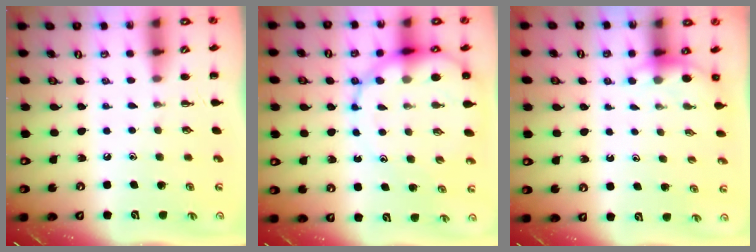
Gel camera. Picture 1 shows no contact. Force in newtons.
{"total": 14.4, "press": 13.9, "slide": 3.7}
{"total": 3.9, "press": 3.7, "slide": 1.3}